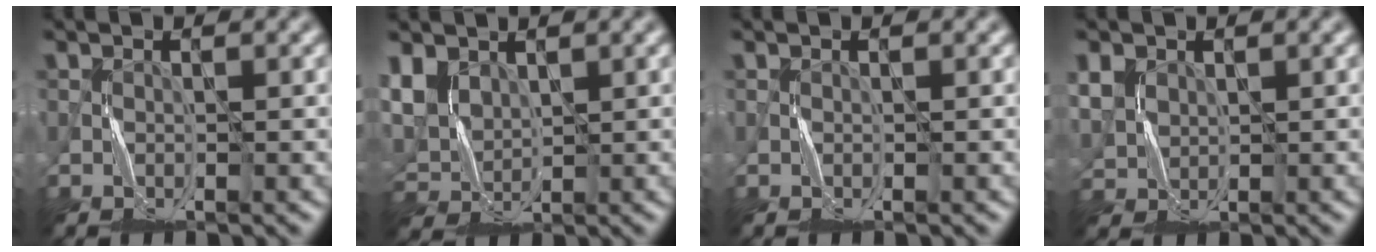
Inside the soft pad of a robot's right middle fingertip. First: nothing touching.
{"total": 4.8, "force": [2.5, 3.2, 2.6], "torque": [-0.070, 0.005, 0.050]}
{"total": 0.0}
{"total": 3.3, "force": [1.4, 2.5, 1.5], "torque": [-0.049, 0.002, 0.028]}